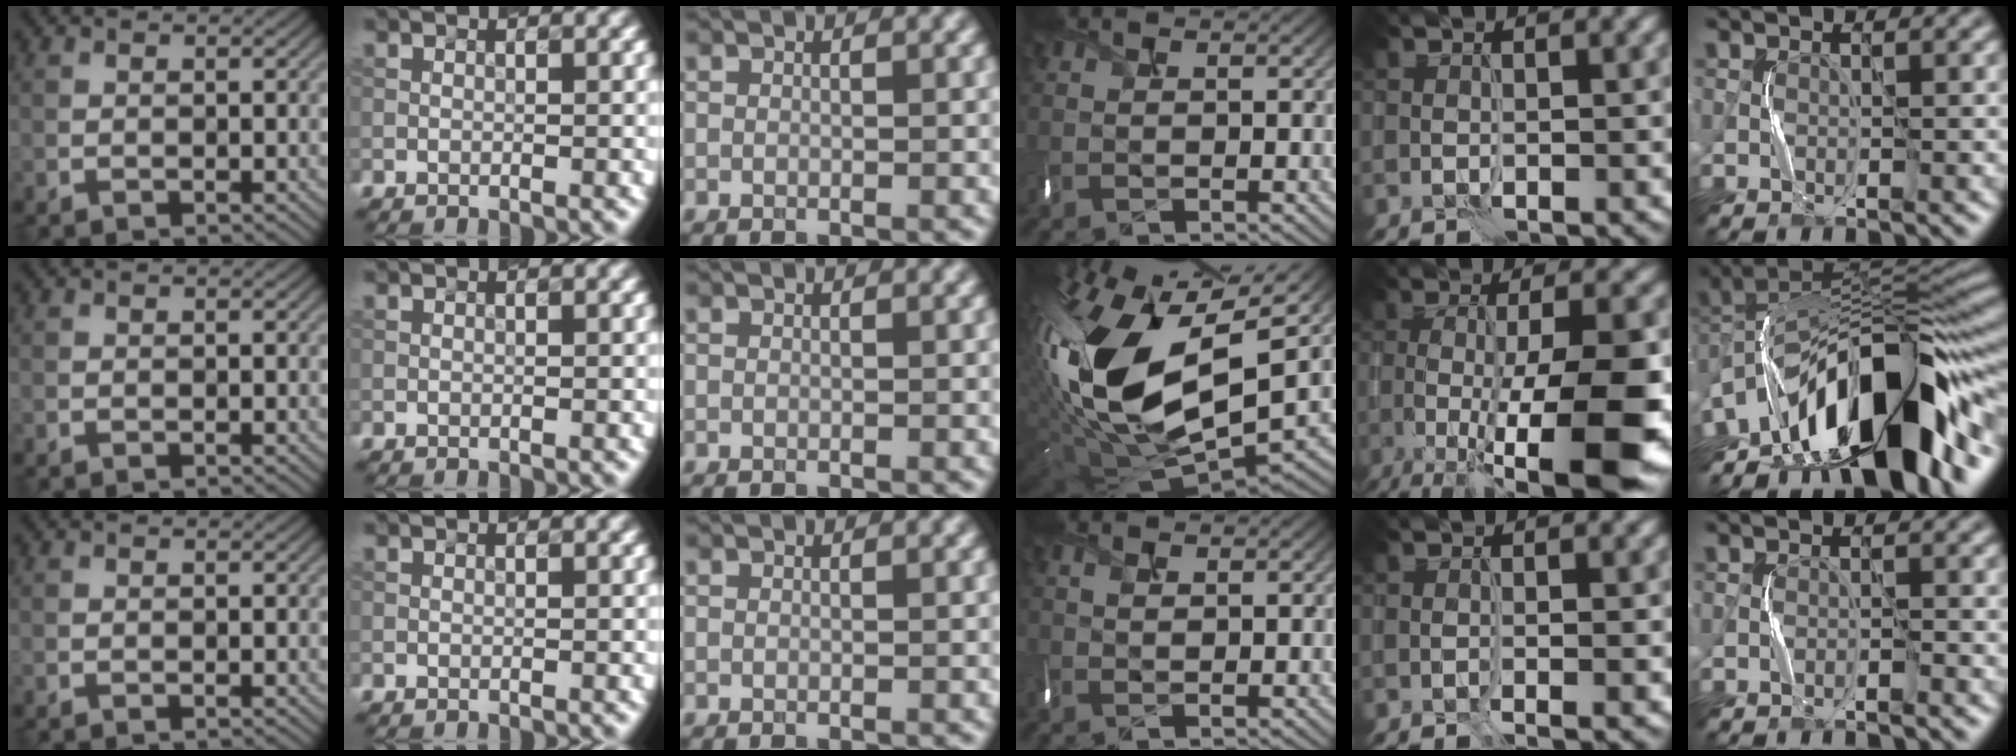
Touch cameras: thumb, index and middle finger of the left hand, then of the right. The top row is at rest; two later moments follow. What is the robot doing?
{"motion": "shake", "object": "box of matches"}